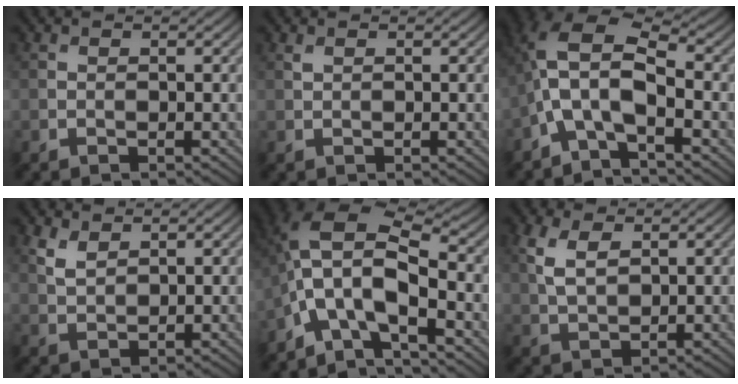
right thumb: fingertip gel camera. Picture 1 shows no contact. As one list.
[{"total": 0.5, "force": [0.4, 0.2, 0.3], "torque": [-0.011, 0.001, 0.009]}, {"total": 8.3, "force": [-2.4, 3.6, 7.0], "torque": [-0.145, 0.014, -0.064]}, {"total": 2.8, "force": [1.8, 1.3, 1.7], "torque": [-0.049, 0.000, 0.042]}, {"total": 10.2, "force": [-3.8, 4.0, 8.5], "torque": [-0.163, 0.007, -0.084]}, {"total": 4.6, "force": [1.7, 2.4, 3.5], "torque": [-0.093, 0.002, 0.036]}]